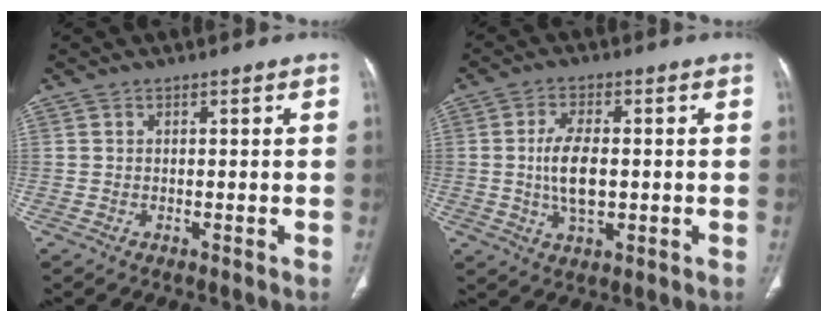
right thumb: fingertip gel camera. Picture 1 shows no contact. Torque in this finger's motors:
{"motor_torque": [0.67, 0.79, 1.58, -1.18, 0.58]}